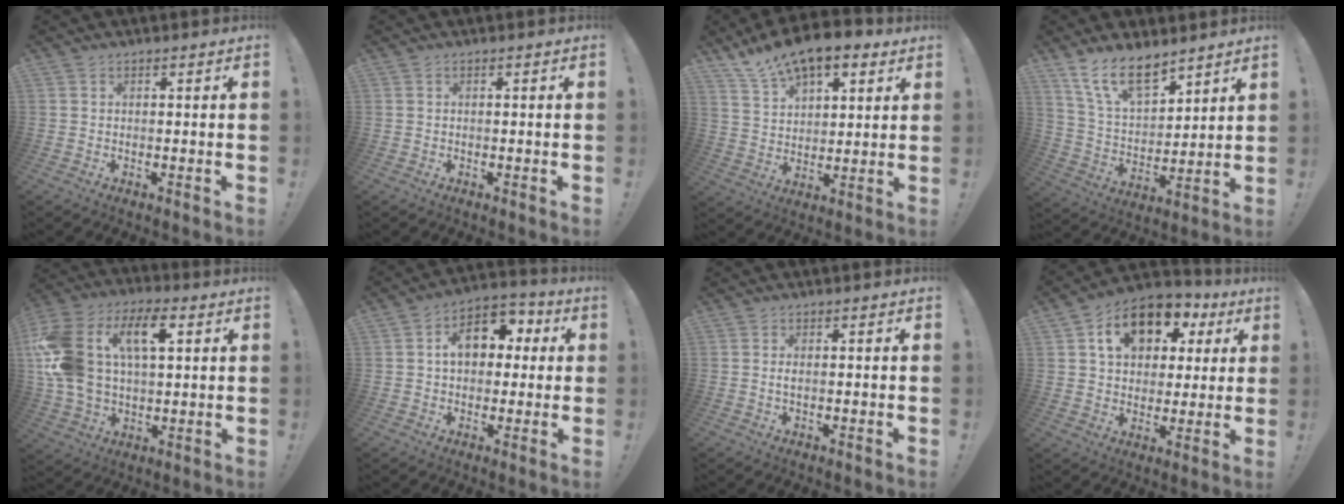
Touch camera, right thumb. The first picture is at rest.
{"total": 0.0}
{"total": 13.2, "force": [10.2, 5.9, 5.9], "torque": [-0.108, -0.069, 0.186]}
{"total": 14.6, "force": [10.3, 6.4, 8.1], "torque": [-0.142, -0.059, 0.191]}
{"total": 20.3, "force": [5.8, 12.8, 14.6], "torque": [-0.303, -0.010, 0.099]}
{"total": 11.9, "force": [2.4, 8.5, 8.0], "torque": [-0.109, 0.004, 0.045]}
{"total": 1.0, "force": [0.1, 0.5, 0.9], "torque": [-0.018, 0.004, 0.001]}
{"total": 14.7, "force": [6.5, 10.3, 8.2], "torque": [-0.121, -0.023, 0.118]}